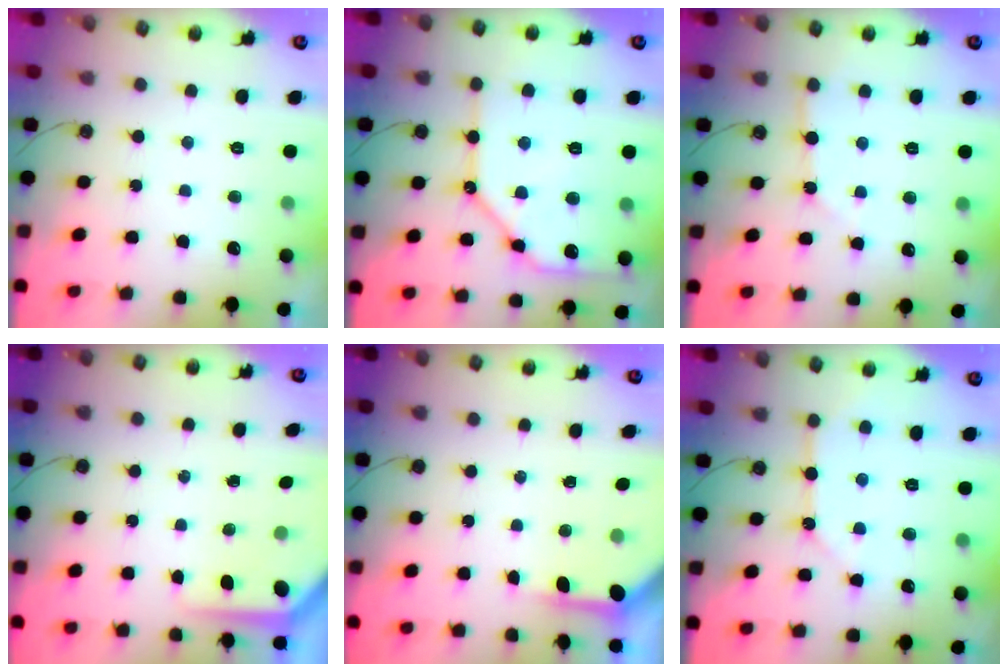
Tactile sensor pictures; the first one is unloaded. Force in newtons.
{"total": 16.5, "press": 16.4, "slide": 2.1}
{"total": 3.4, "press": 3.4, "slide": 0.2}
{"total": 5.2, "press": 5.1, "slide": 0.3}
{"total": 3.8, "press": 3.8, "slide": 0.3}
{"total": 10.4, "press": 10.3, "slide": 1.2}